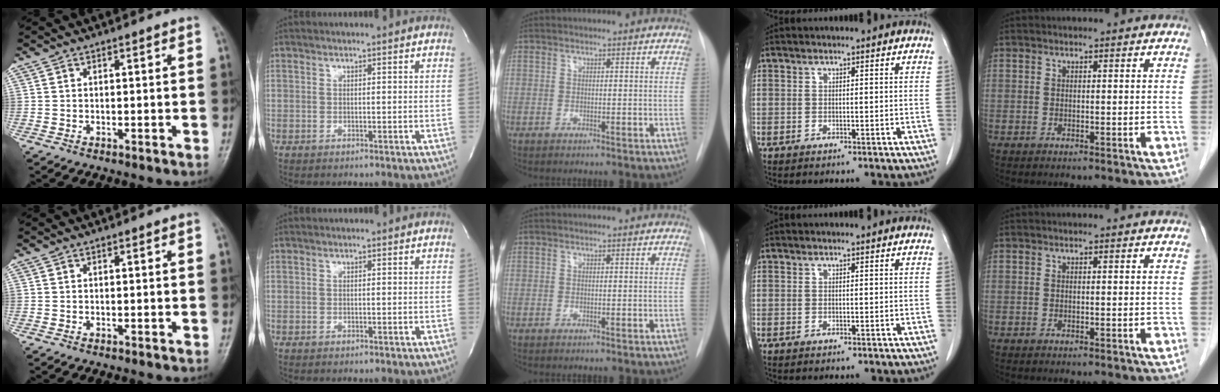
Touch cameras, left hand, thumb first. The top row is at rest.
{}